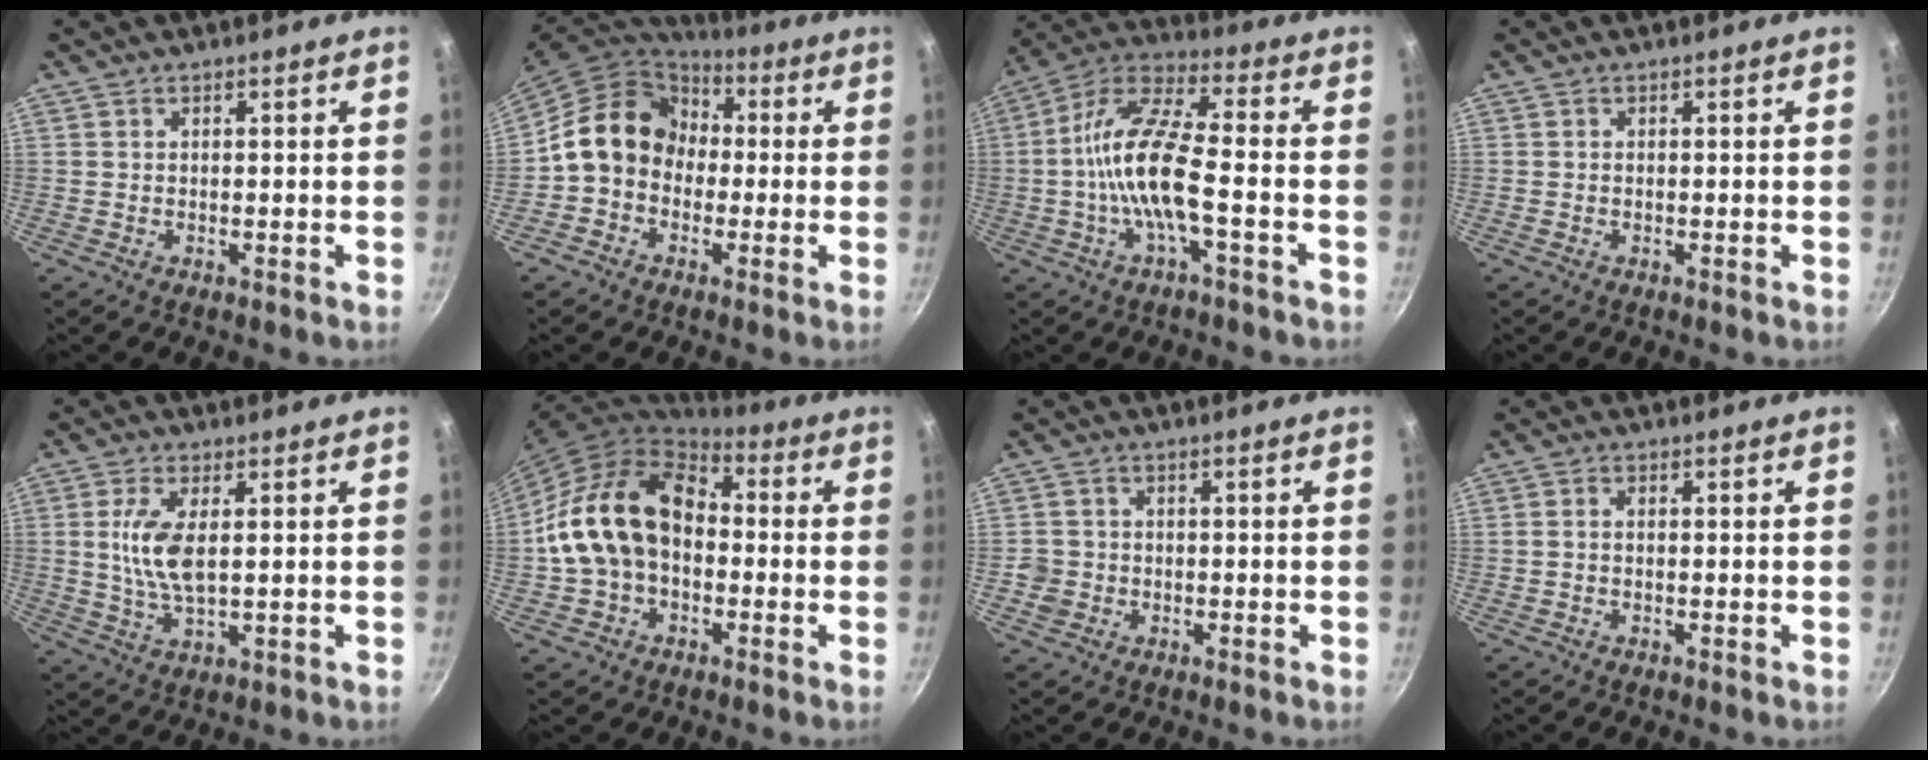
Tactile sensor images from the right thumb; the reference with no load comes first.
{"total": 14.1, "force": [0.0, 11.8, 7.6], "torque": [-0.095, 0.041, -0.022]}
{"total": 13.8, "force": [-2.8, 4.2, 12.9], "torque": [-0.255, 0.037, -0.070]}
{"total": 0.0}
{"total": 8.1, "force": [1.2, 3.3, 7.3], "torque": [-0.147, -0.004, 0.025]}
{"total": 18.1, "force": [-0.5, 13.1, 12.5], "torque": [-0.200, 0.048, -0.018]}
{"total": 3.4, "force": [-1.0, 3.1, 0.8], "torque": [-0.002, 0.016, -0.015]}
{"total": 1.1, "force": [-0.2, 0.8, 0.8], "torque": [-0.013, 0.007, -0.004]}